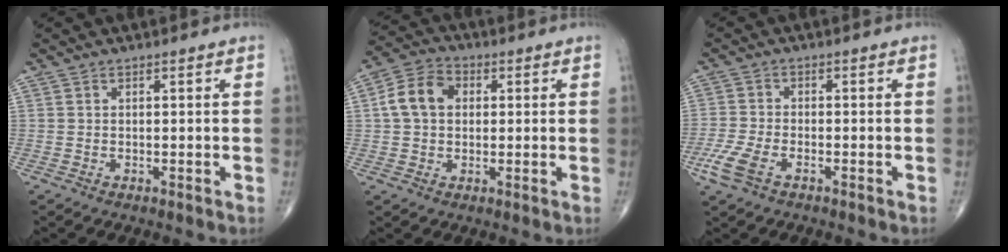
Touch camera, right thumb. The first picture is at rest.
{"total": 8.3, "force": [1.2, 6.2, 5.4], "torque": [-0.092, 0.020, 0.013]}
{"total": 5.6, "force": [-2.9, 2.6, 4.0], "torque": [-0.103, 0.005, -0.060]}